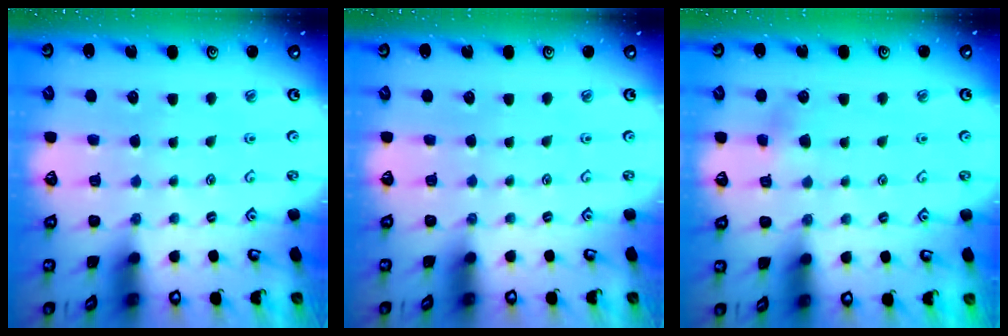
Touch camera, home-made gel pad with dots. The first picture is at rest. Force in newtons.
{"total": 0.0}
{"total": 3.6, "press": 3.6, "slide": 0.3}